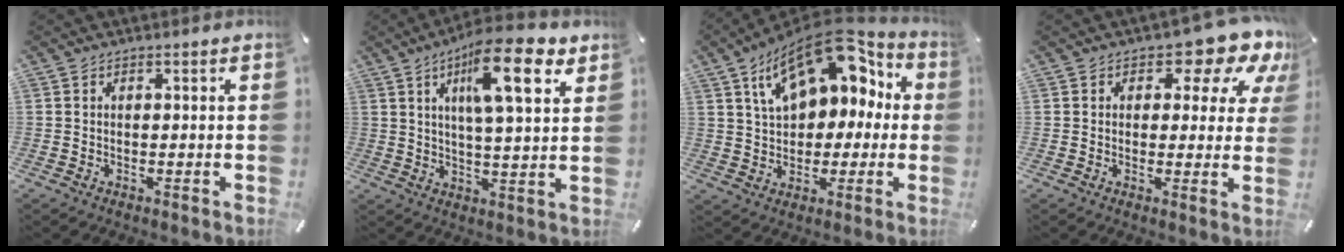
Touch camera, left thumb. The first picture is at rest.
{"total": 14.9, "force": [7.7, 4.0, 12.1], "torque": [-0.196, -0.023, 0.119]}
{"total": 17.1, "force": [7.9, 10.8, 10.6], "torque": [-0.187, -0.042, 0.138]}
{"total": 10.4, "force": [6.2, 5.2, 6.5], "torque": [-0.073, -0.042, 0.101]}